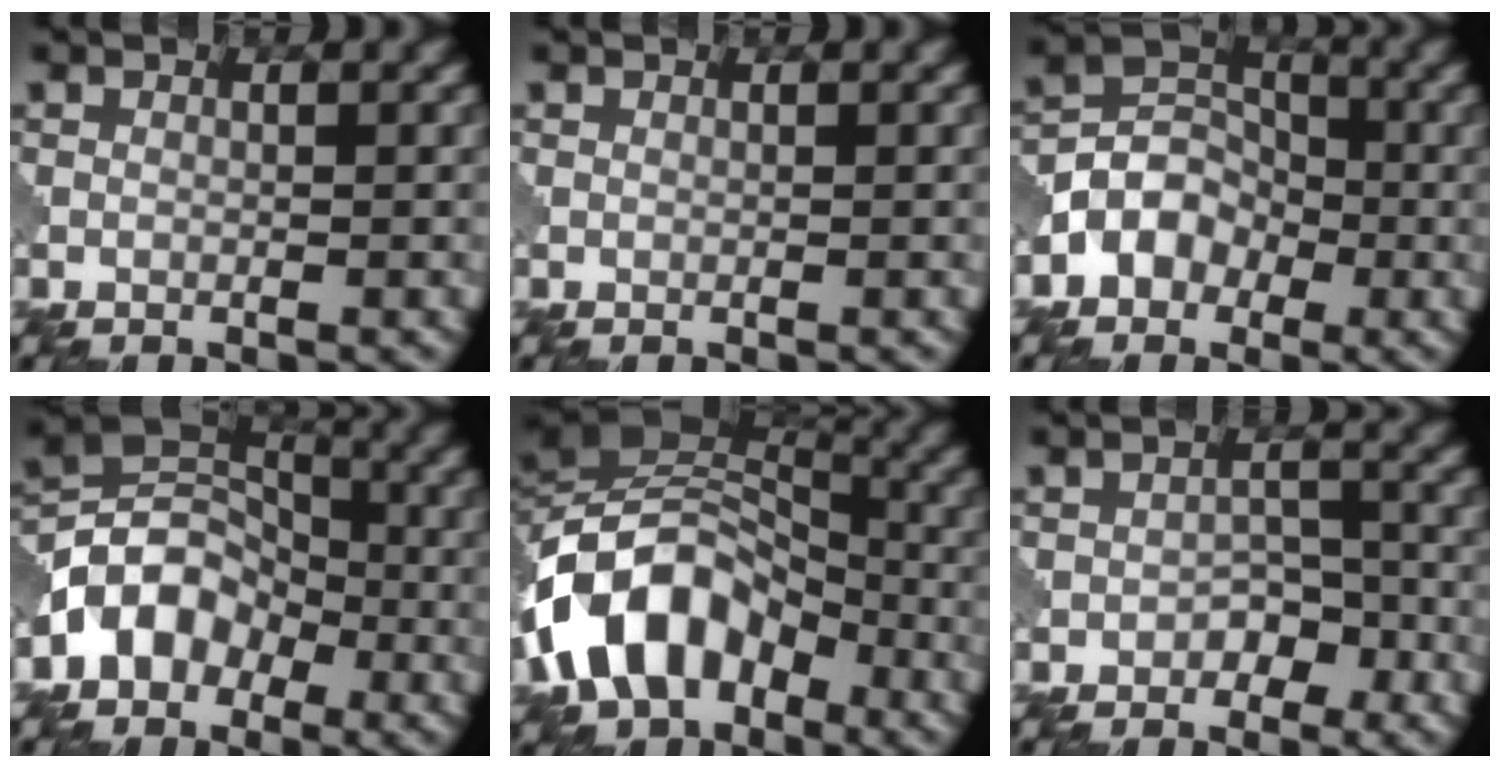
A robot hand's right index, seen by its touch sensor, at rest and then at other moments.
{"total": 0.0}
{"total": 4.4, "force": [-1.9, 3.4, 1.9], "torque": [-0.026, 0.009, -0.046]}
{"total": 5.9, "force": [-2.6, 4.4, 2.8], "torque": [-0.036, 0.011, -0.061]}
{"total": 12.3, "force": [-4.8, 8.2, 7.8], "torque": [-0.147, 0.014, -0.103]}
{"total": 2.3, "force": [-1.2, 1.6, 1.2], "torque": [-0.013, 0.006, -0.019]}